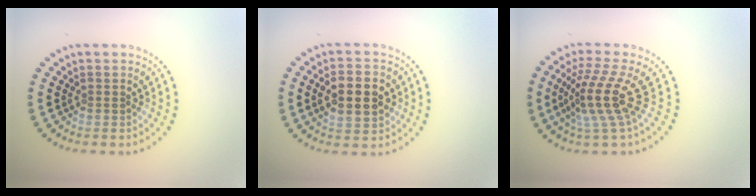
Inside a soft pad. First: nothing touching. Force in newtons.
{"total": 5.3, "press": 5.3, "slide": 0.2}
{"total": 4.5, "press": 3.1, "slide": 3.2}